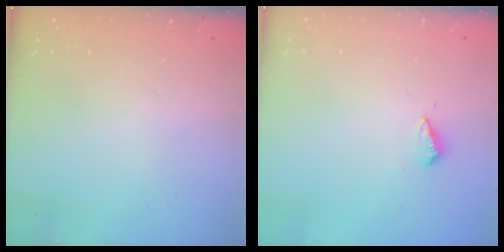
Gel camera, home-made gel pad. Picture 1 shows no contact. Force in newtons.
{"total": 2.8, "press": 2.8, "slide": 0.7}